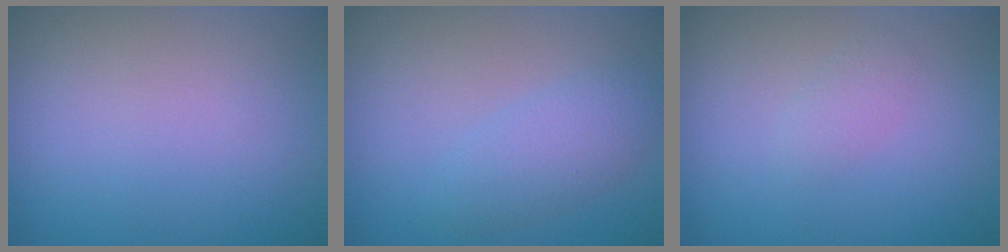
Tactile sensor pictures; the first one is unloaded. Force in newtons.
{"total": 2.8, "press": 2.8, "slide": 0.1}
{"total": 1.0, "press": 1.0, "slide": 0.1}